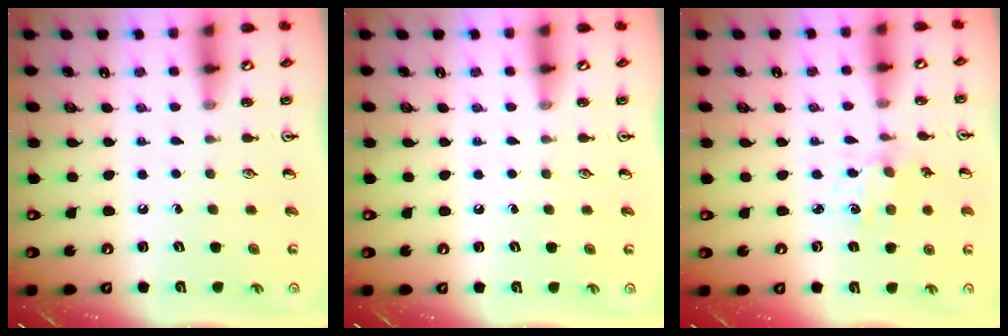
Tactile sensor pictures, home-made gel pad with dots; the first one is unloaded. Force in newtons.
{"total": 0.0}
{"total": 1.4, "press": 1.4, "slide": 0.3}